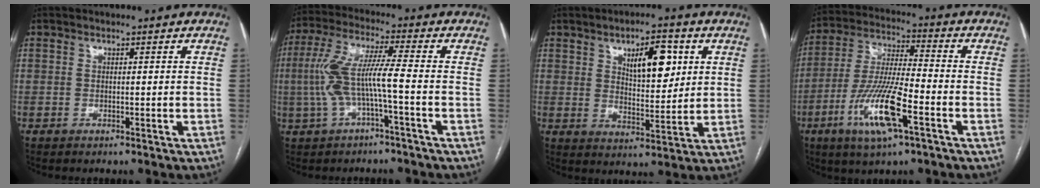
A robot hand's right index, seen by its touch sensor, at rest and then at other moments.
{"total": 8.8, "force": [-1.7, 0.5, 8.6], "torque": [-0.190, 0.023, -0.034]}
{"total": 9.1, "force": [3.6, 3.6, 7.6], "torque": [-0.116, 0.003, 0.061]}
{"total": 13.7, "force": [-5.7, 2.1, 12.3], "torque": [-0.250, -0.013, -0.104]}